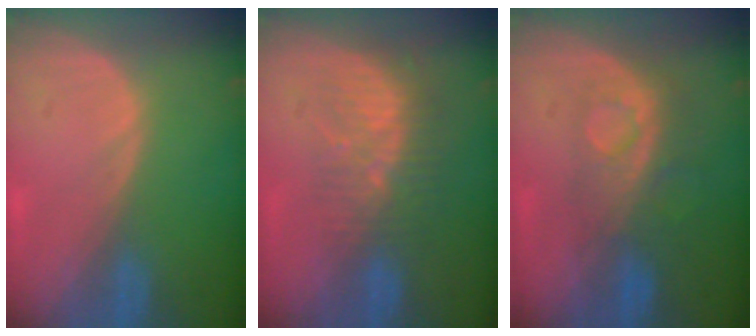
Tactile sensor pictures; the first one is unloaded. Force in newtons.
{"total": 8.6, "press": 7.4, "slide": 4.3}
{"total": 8.3, "press": 7.1, "slide": 4.3}